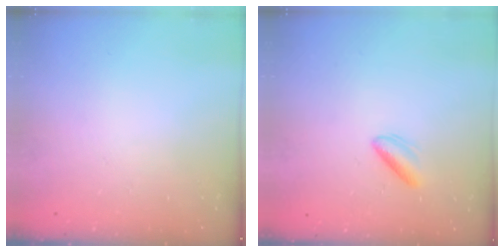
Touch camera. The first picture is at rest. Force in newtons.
{"total": 5.0, "press": 4.9, "slide": 1.2}